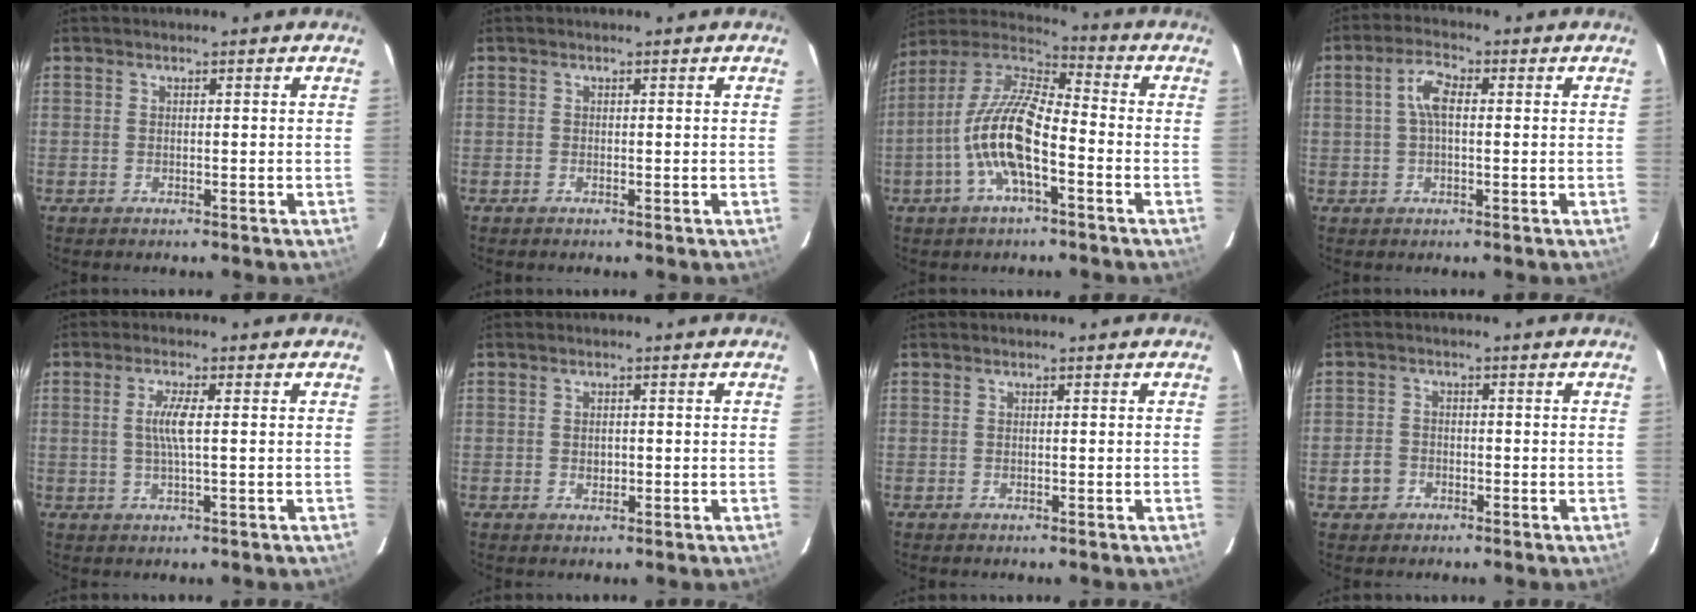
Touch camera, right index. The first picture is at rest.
{"total": 0.0}
{"total": 14.0, "force": [-4.7, 4.4, 12.5], "torque": [-0.252, 0.002, -0.097]}
{"total": 4.7, "force": [0.6, 2.0, 4.2], "torque": [-0.084, 0.014, 0.010]}
{"total": 3.9, "force": [0.3, 0.1, 3.9], "torque": [-0.079, -0.001, 0.006]}
{"total": 1.5, "force": [-0.1, 1.1, 1.0], "torque": [-0.016, 0.003, -0.001]}
{"total": 0.0}
{"total": 3.6, "force": [-1.7, 3.1, 0.8], "torque": [-0.023, 0.011, -0.028]}